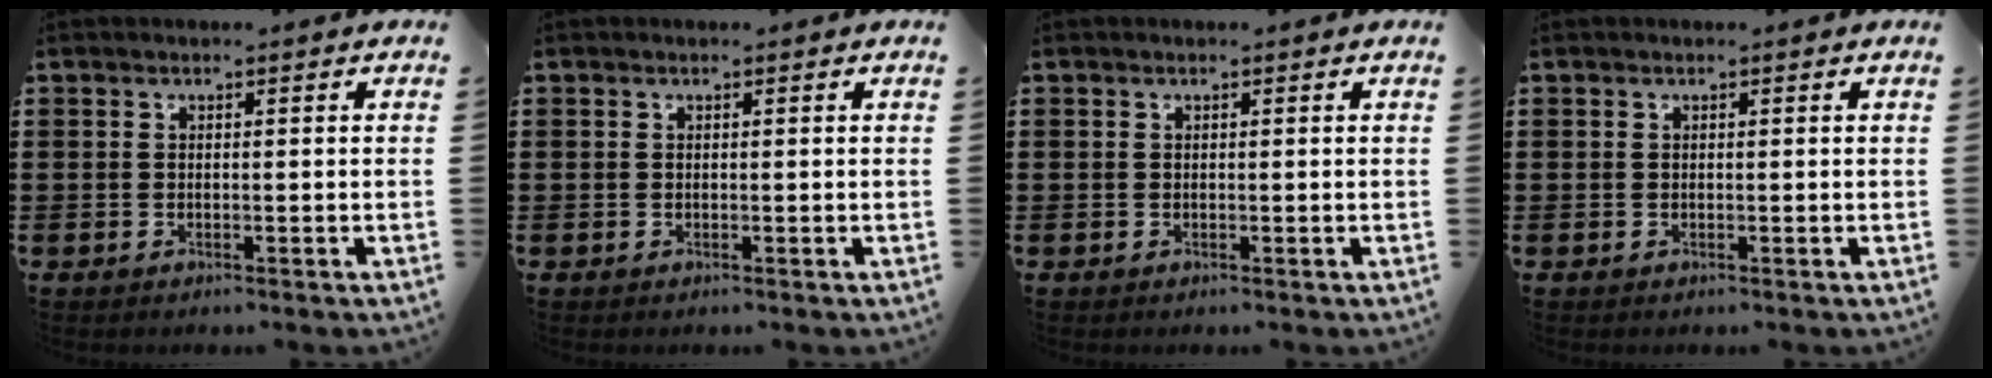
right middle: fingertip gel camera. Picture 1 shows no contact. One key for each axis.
{"total": 0.0}
{"total": 0.0}
{"total": 0.0}